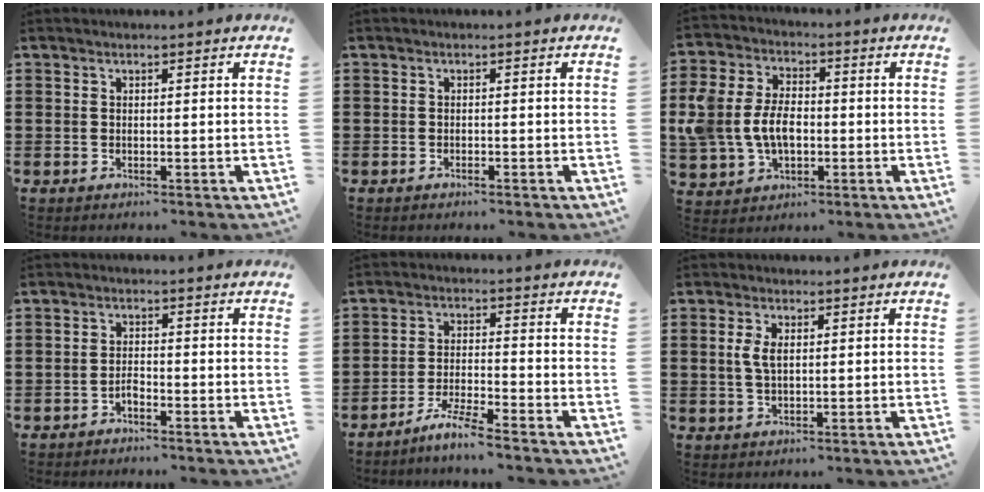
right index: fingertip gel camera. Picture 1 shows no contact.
{"total": 0.7, "force": [-0.7, -0.1, 0.2], "torque": [-0.006, -0.005, -0.014]}
{"total": 8.2, "force": [-0.8, 5.8, 5.8], "torque": [-0.153, 0.004, -0.022]}
{"total": 1.6, "force": [-1.3, 0.6, 0.6], "torque": [-0.016, 0.002, -0.027]}
{"total": 5.2, "force": [-4.7, -0.6, 2.1], "torque": [-0.049, -0.014, -0.093]}
{"total": 3.3, "force": [0.5, 1.6, 2.9], "torque": [-0.067, 0.006, 0.005]}